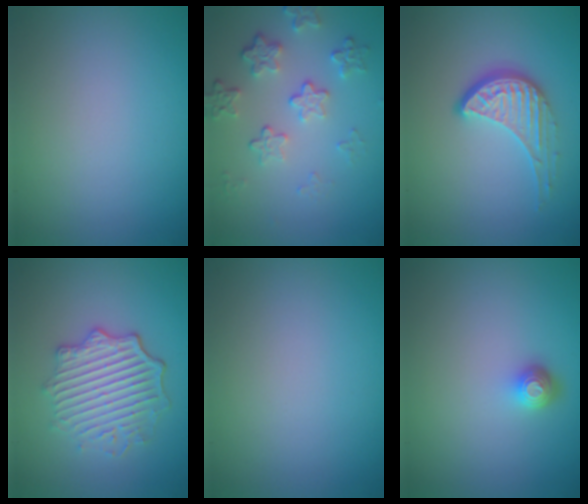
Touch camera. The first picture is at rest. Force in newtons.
{"total": 4.0, "press": 3.0, "slide": 2.8}
{"total": 4.0, "press": 2.9, "slide": 2.7}
{"total": 5.2, "press": 4.3, "slide": 2.9}
{"total": 0.0}
{"total": 1.7, "press": 1.3, "slide": 1.1}